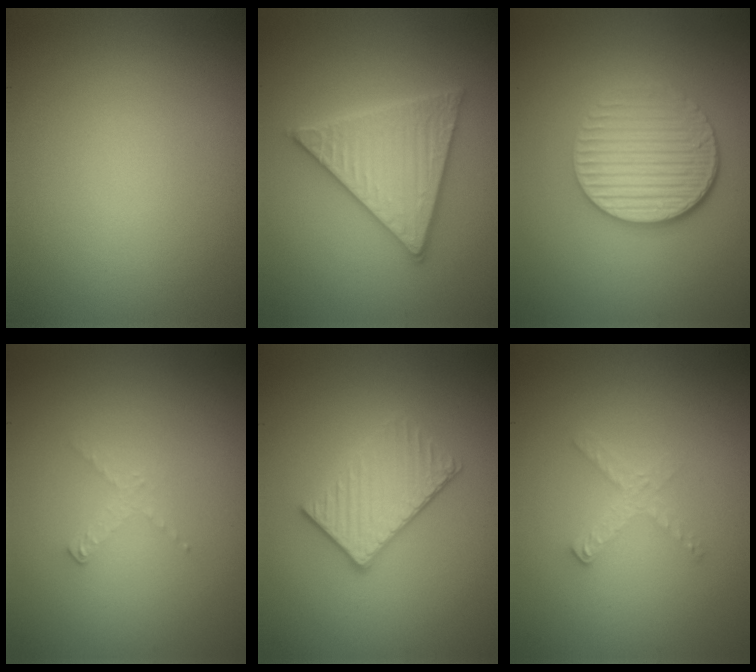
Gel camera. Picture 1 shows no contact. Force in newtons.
{"total": 5.6, "press": 5.5, "slide": 0.7}
{"total": 5.3, "press": 3.8, "slide": 3.6}
{"total": 1.1, "press": 1.1, "slide": 0.2}
{"total": 3.8, "press": 3.2, "slide": 2.0}
{"total": 1.7, "press": 1.7, "slide": 0.2}